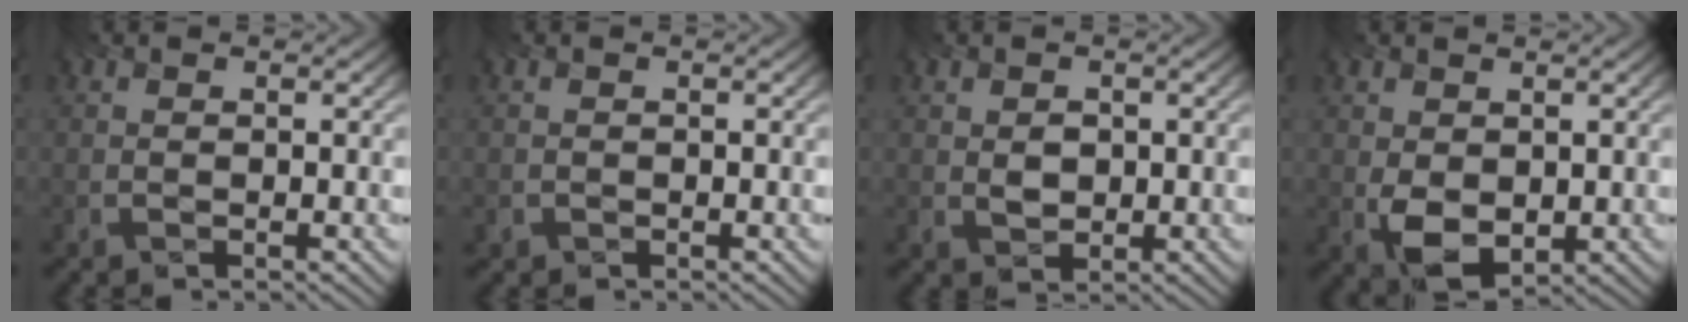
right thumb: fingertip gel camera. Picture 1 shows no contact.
{"total": 0.5, "force": [-0.1, 0.5, -0.1], "torque": [-0.001, 0.001, -0.002]}
{"total": 1.8, "force": [-0.2, 1.5, 0.9], "torque": [-0.022, -0.006, -0.005]}
{"total": 4.4, "force": [-0.5, 3.0, 3.2], "torque": [-0.074, -0.009, -0.014]}